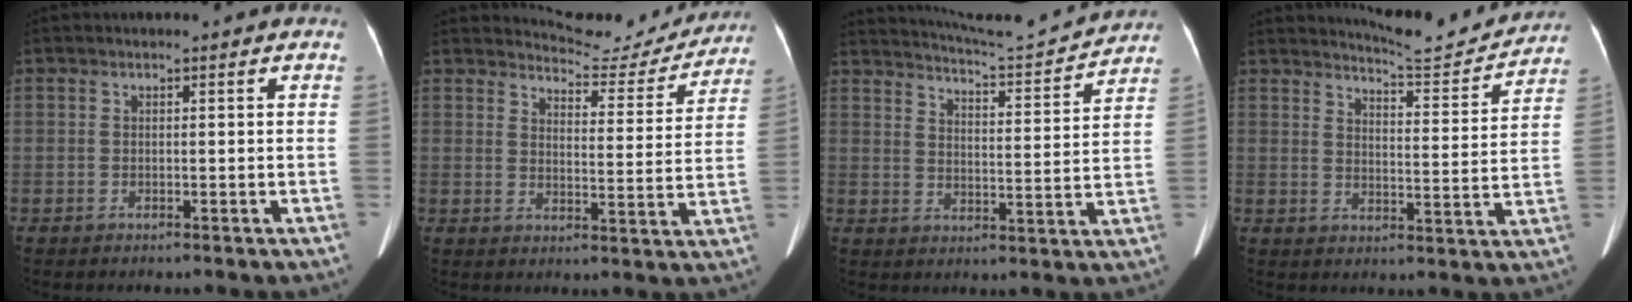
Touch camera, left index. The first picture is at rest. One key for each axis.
{"total": 10.9, "fx": 10.8, "fy": 1.5, "fz": -0.1, "tx": 0.005, "ty": -0.027, "tz": 0.130}
{"total": 13.1, "fx": 12.8, "fy": -1.0, "fz": 2.6, "tx": -0.054, "ty": -0.018, "tz": 0.183}
{"total": 10.6, "fx": 10.6, "fy": 0.0, "fz": 1.2, "tx": -0.022, "ty": -0.025, "tz": 0.140}